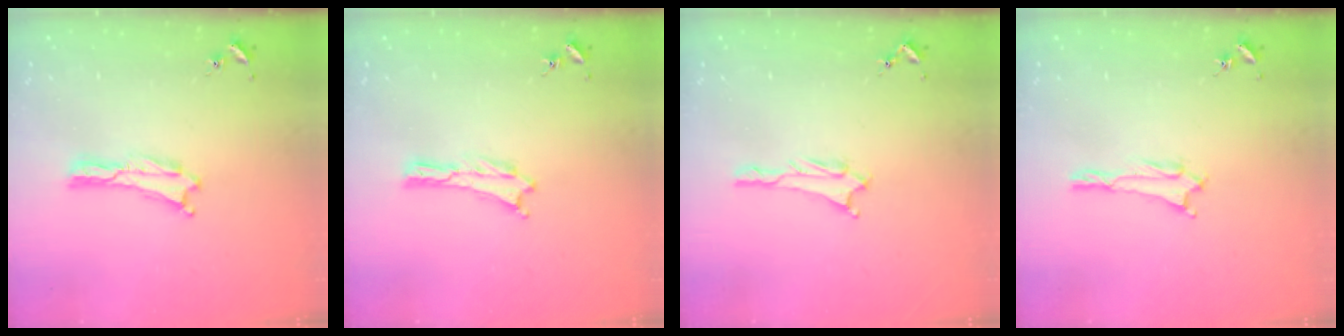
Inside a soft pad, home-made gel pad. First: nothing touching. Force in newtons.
{"total": 0.0}
{"total": 0.8, "press": 0.8, "slide": 0.1}
{"total": 1.0, "press": 0.9, "slide": 0.2}